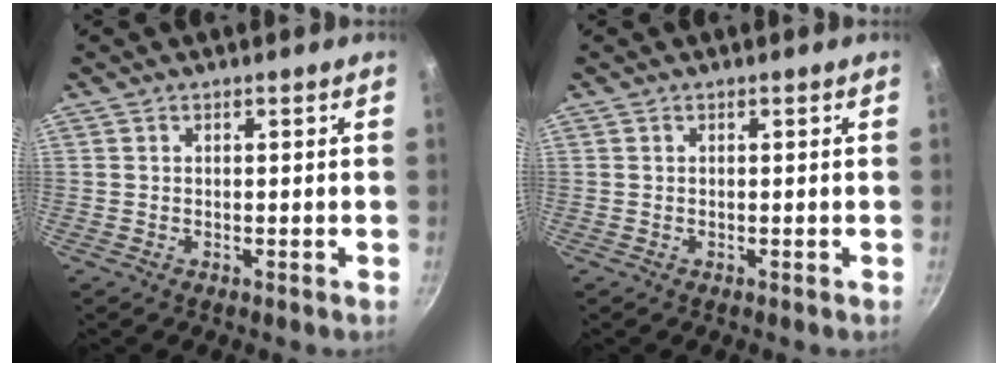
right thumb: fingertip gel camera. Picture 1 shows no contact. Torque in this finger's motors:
{"motor_torque": [0.00, 0.00, -0.03, -0.03, 0.00]}